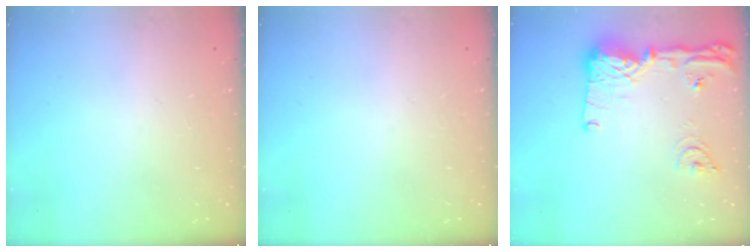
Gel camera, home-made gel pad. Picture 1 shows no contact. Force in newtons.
{"total": 0.0}
{"total": 16.7, "press": 16.6, "slide": 1.9}